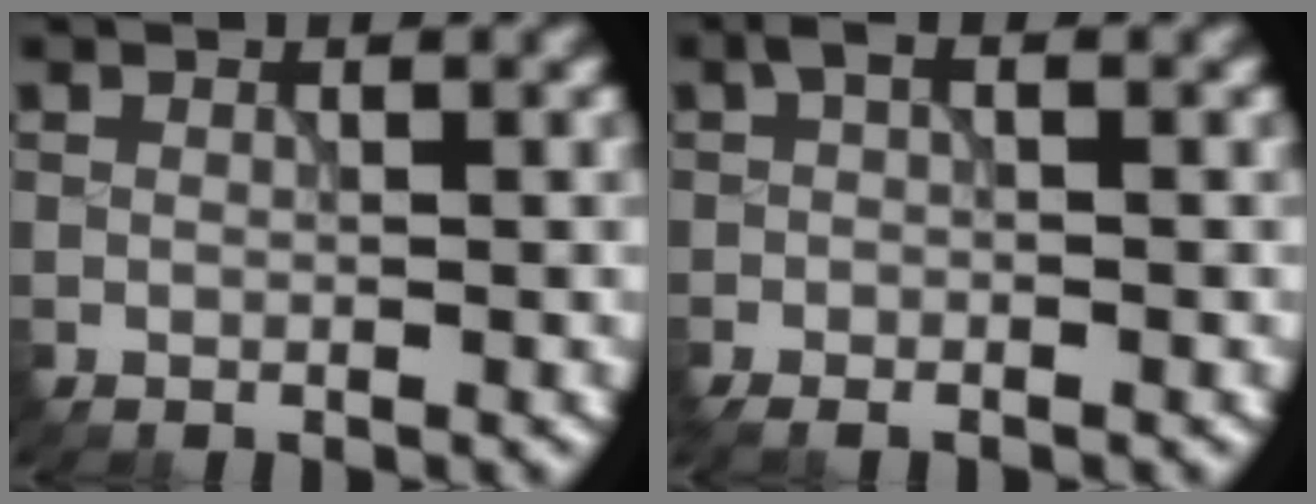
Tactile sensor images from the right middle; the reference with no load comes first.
{"total": 3.1, "force": [-0.4, 1.0, 2.9], "torque": [-0.056, 0.000, -0.010]}